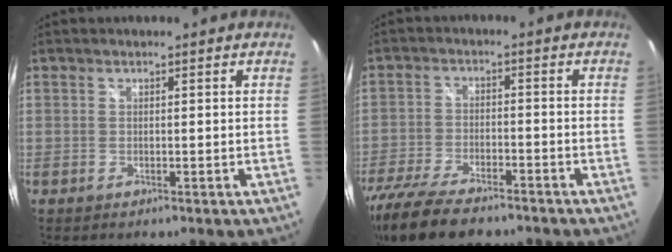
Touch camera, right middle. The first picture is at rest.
{"total": 17.4, "force": [-13.7, 5.7, 9.2], "torque": [-0.210, -0.044, -0.236]}